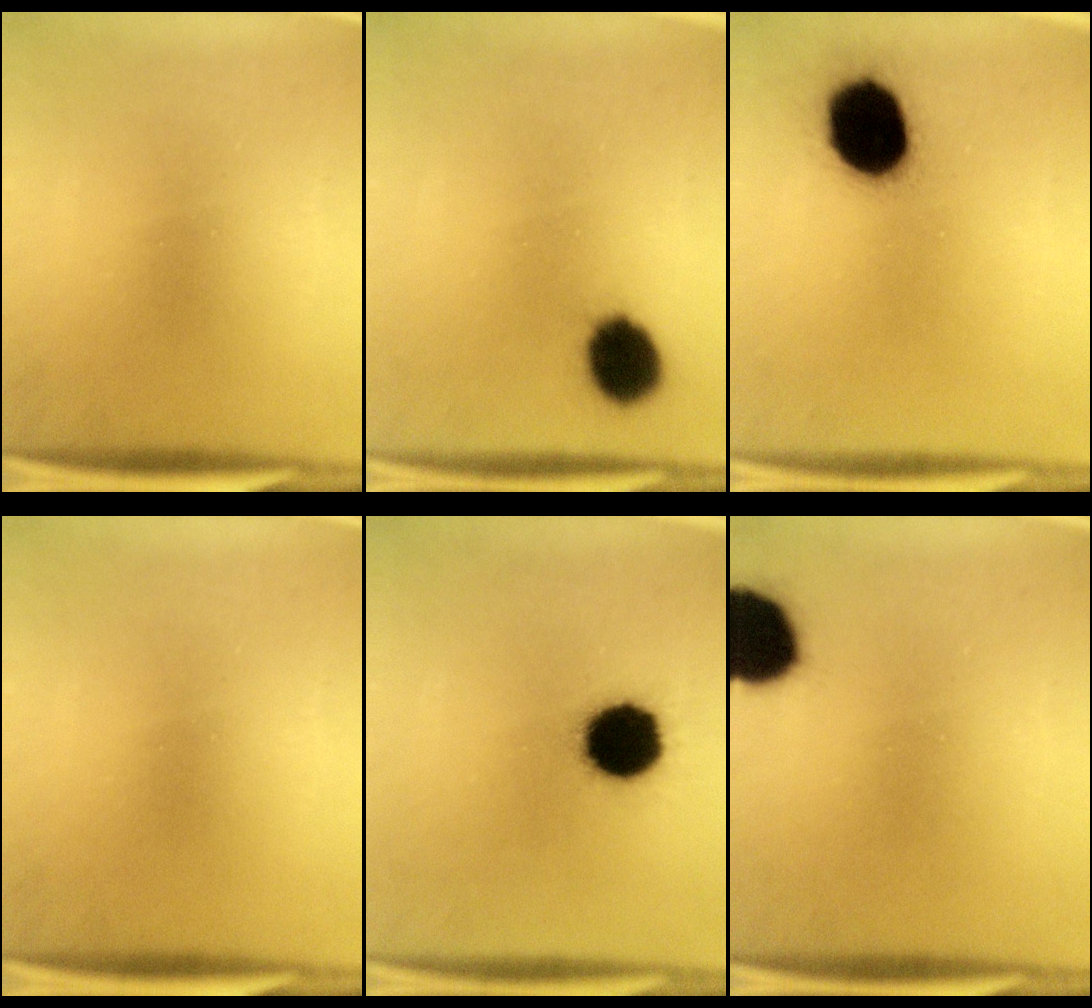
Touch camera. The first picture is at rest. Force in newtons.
{"total": 9.1}
{"total": 16.8}
{"total": 0.0}
{"total": 15.4}
{"total": 13.9}